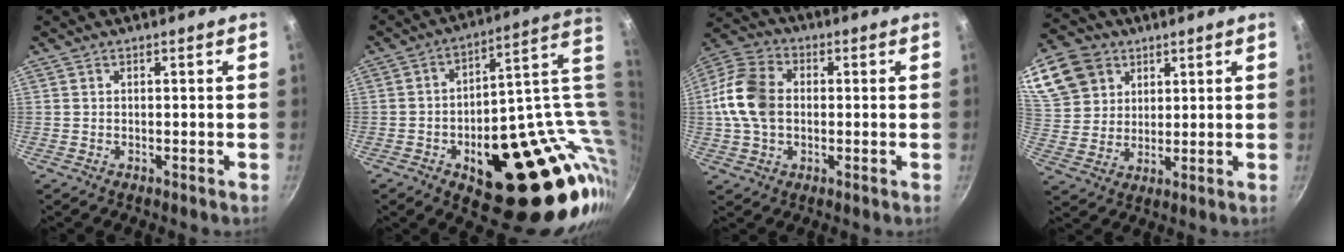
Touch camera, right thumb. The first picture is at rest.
{"total": 31.2, "force": [2.0, 16.4, 26.4], "torque": [-0.273, -0.001, 0.060]}
{"total": 12.5, "force": [0.2, 8.9, 8.8], "torque": [-0.164, 0.021, -0.011]}
{"total": 16.9, "force": [7.9, 13.2, 6.9], "torque": [-0.151, 0.004, 0.155]}